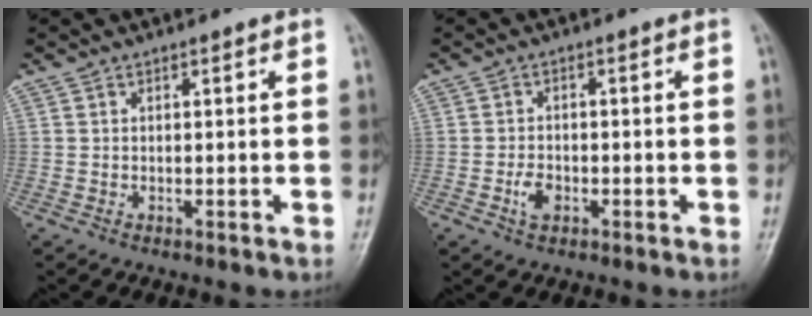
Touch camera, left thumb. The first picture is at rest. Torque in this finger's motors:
{"motor_torque": [-0.39, 0.36, 0.08, -0.05, 0.00]}